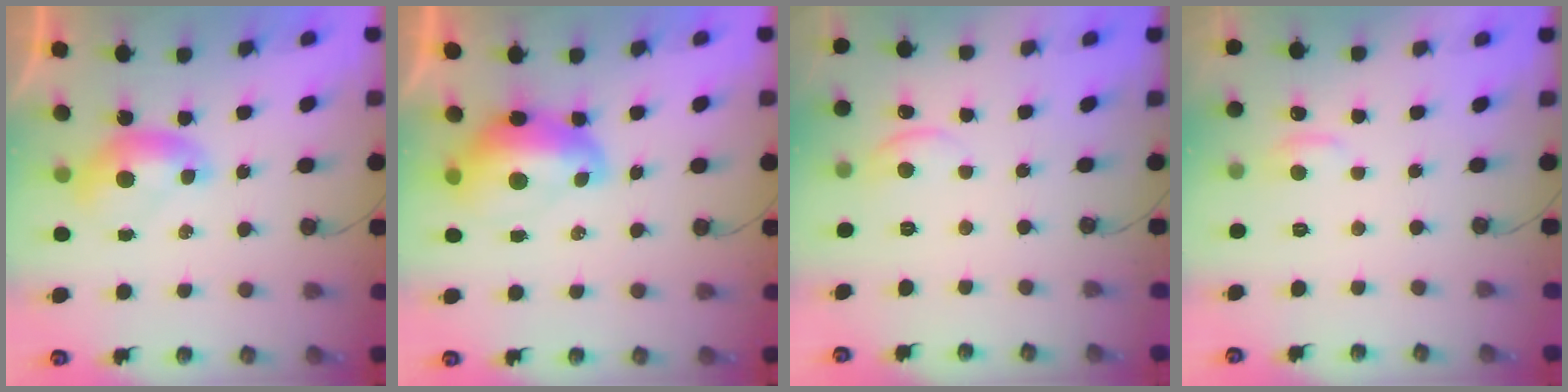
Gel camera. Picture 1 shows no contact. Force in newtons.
{"total": 7.2, "press": 7.1, "slide": 1.3}
{"total": 3.0, "press": 2.9, "slide": 0.4}
{"total": 1.0, "press": 0.7, "slide": 0.7}